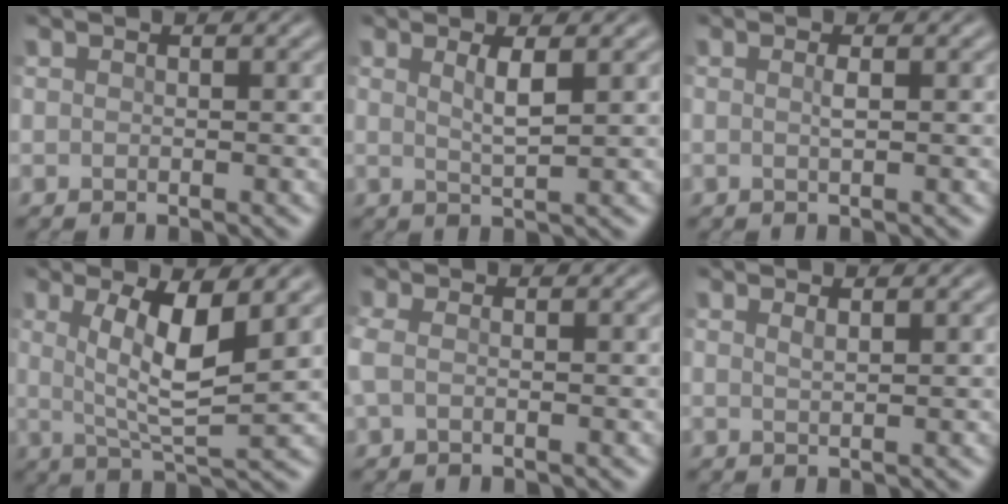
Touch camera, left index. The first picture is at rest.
{"total": 2.2, "force": [0.7, 0.5, 2.1], "torque": [-0.034, -0.004, 0.008]}
{"total": 0.9, "force": [-0.1, 0.1, 0.8], "torque": [-0.017, 0.003, -0.006]}
{"total": 6.2, "force": [1.2, 1.7, 5.9], "torque": [-0.110, -0.012, 0.023]}
{"total": 1.6, "force": [-0.1, 0.8, 1.4], "torque": [-0.039, 0.002, -0.010]}
{"total": 0.9, "force": [0.5, 0.3, 0.7], "torque": [-0.009, 0.000, 0.005]}